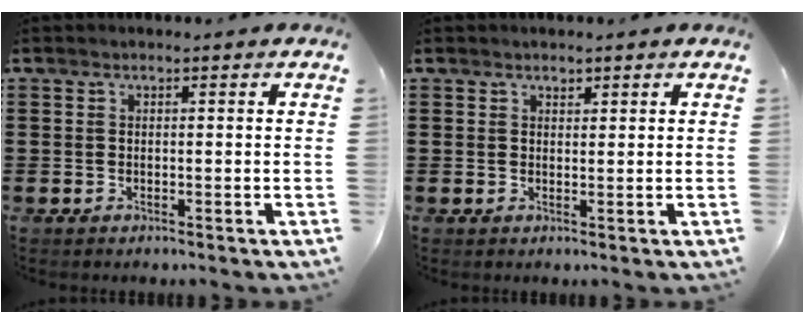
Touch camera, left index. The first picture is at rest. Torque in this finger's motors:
{"motor_torque": [0.93, 0.61, 0.09, 0.00]}